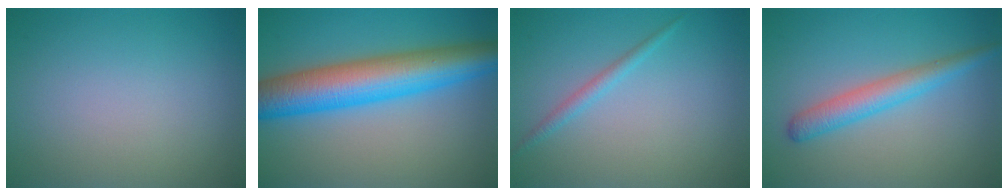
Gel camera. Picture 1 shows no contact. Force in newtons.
{"total": 9.6, "press": 9.6, "slide": 0.2}
{"total": 1.3, "press": 1.3, "slide": 0.1}
{"total": 3.3, "press": 3.3, "slide": 0.1}